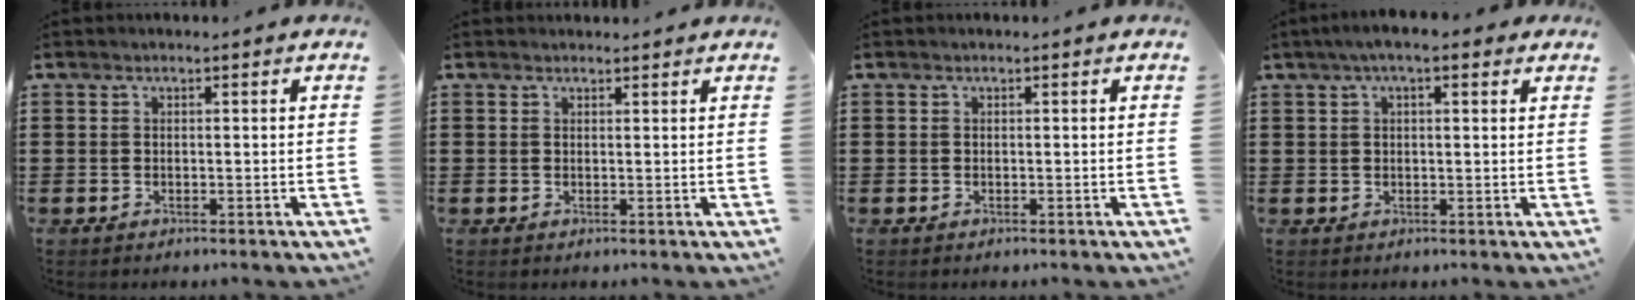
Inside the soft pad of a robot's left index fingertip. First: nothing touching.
{"total": 0.8, "force": [0.8, 0.2, 0.0], "torque": [-0.002, 0.001, 0.015]}
{"total": 0.0}
{"total": 3.9, "force": [2.1, 0.9, 3.1], "torque": [-0.063, 0.009, 0.036]}